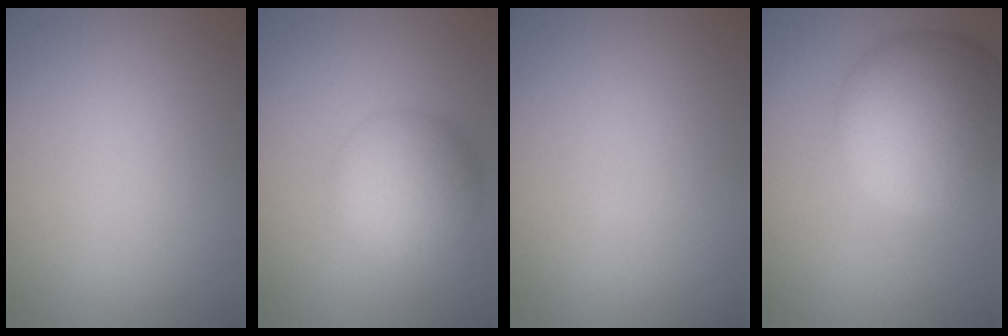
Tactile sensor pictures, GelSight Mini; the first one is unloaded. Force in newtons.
{"total": 5.4, "press": 5.4, "slide": 0.2}
{"total": 0.0}
{"total": 10.5, "press": 10.4, "slide": 0.7}